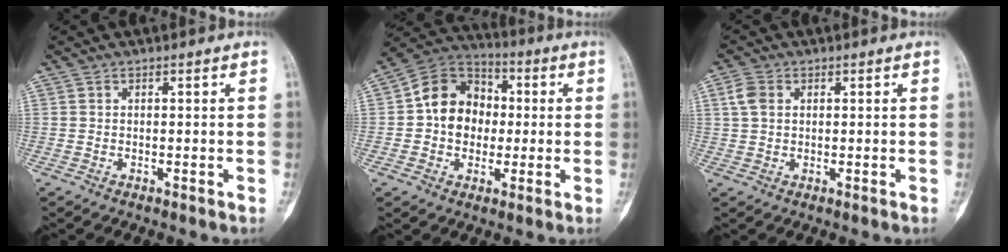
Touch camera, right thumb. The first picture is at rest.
{"total": 12.8, "force": [0.2, 10.6, 7.2], "torque": [-0.076, 0.029, -0.008]}
{"total": 3.7, "force": [1.1, 2.7, 2.4], "torque": [-0.048, 0.005, 0.021]}